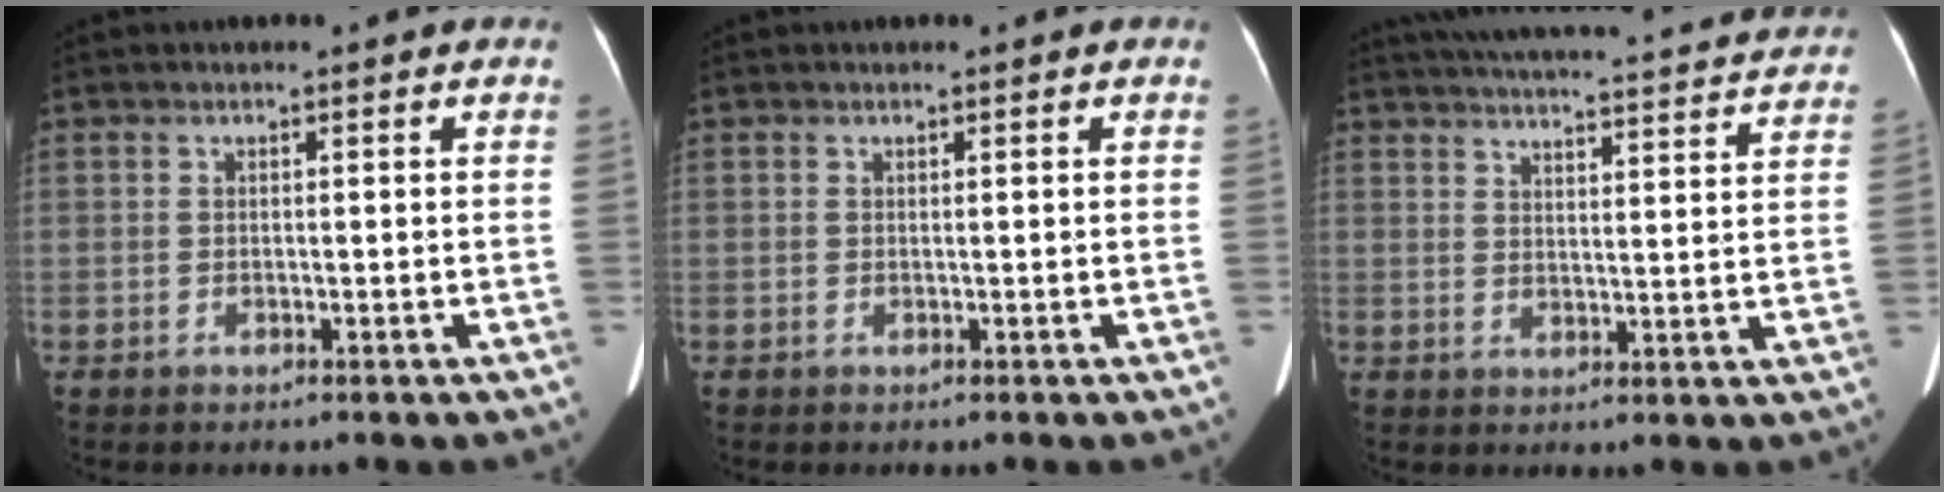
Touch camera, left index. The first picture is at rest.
{"total": 0.0}
{"total": 29.0, "force": [27.2, 3.5, 9.5], "torque": [-0.160, -0.026, 0.334]}